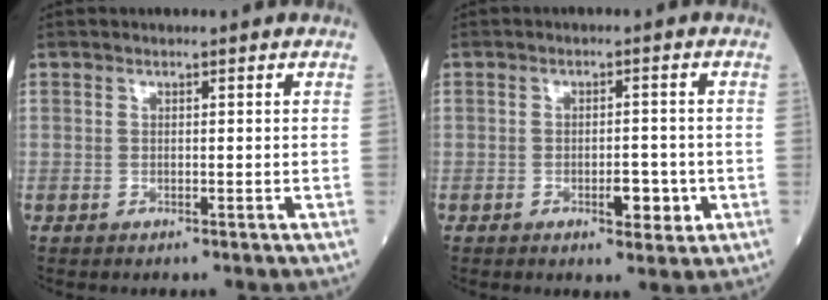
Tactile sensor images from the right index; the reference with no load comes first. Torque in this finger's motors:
{"motor_torque": [-0.06, -0.17, 0.02, 0.00]}